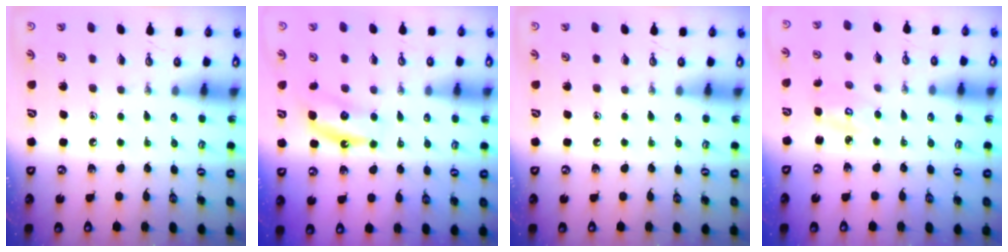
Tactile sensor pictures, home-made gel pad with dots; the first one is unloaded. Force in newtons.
{"total": 6.4, "press": 6.4, "slide": 1.1}
{"total": 0.0}
{"total": 2.7, "press": 2.7, "slide": 0.0}